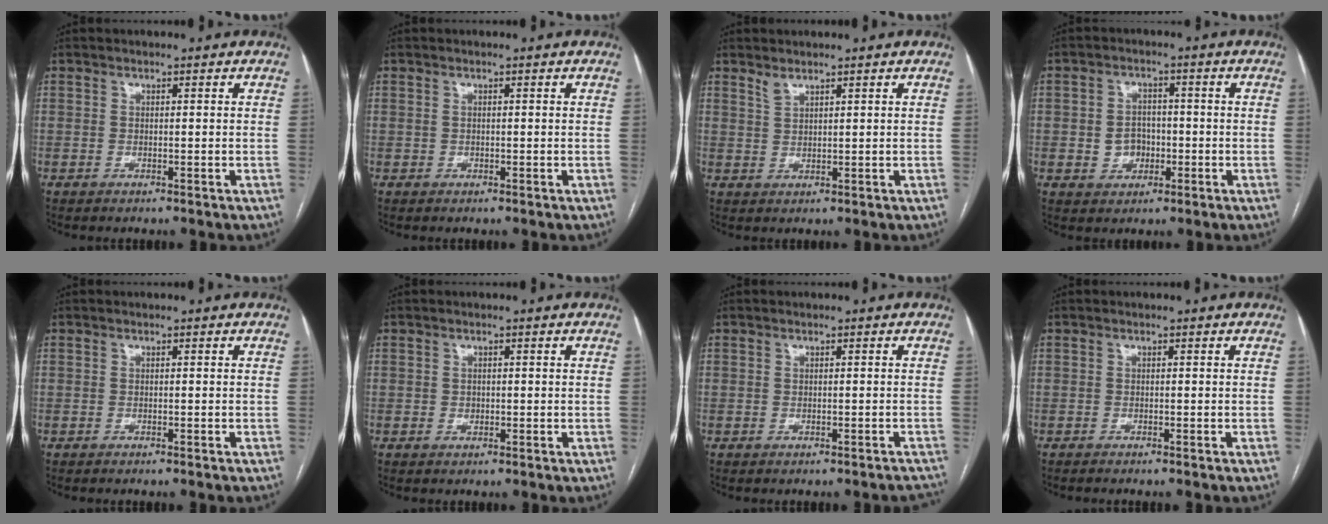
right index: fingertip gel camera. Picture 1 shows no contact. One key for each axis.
{"total": 0.0}
{"total": 1.6, "fx": 1.4, "fy": 0.3, "fz": 0.6, "tx": -0.012, "ty": -0.001, "tz": 0.032}
{"total": 4.6, "fx": -0.9, "fy": 3.9, "fz": 2.2, "tx": -0.036, "ty": 0.011, "tz": -0.008}
{"total": 1.4, "fx": -1.3, "fy": -0.1, "fz": 0.6, "tx": -0.008, "ty": -0.001, "tz": -0.016}
{"total": 0.9, "fx": -0.2, "fy": 0.7, "fz": 0.5, "tx": -0.010, "ty": 0.001, "tz": -0.001}
{"total": 2.8, "fx": -2.7, "fy": 0.5, "fz": 0.5, "tx": 0.005, "ty": -0.007, "tz": -0.029}
{"total": 2.9, "fx": -2.5, "fy": 0.1, "fz": 1.3, "tx": -0.017, "ty": -0.003, "tz": -0.030}